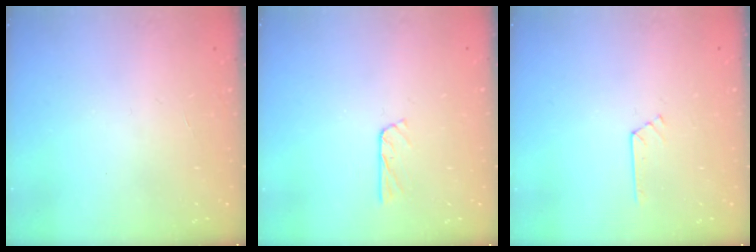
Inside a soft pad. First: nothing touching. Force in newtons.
{"total": 2.8, "press": 2.8, "slide": 0.3}
{"total": 2.8, "press": 2.8, "slide": 0.4}